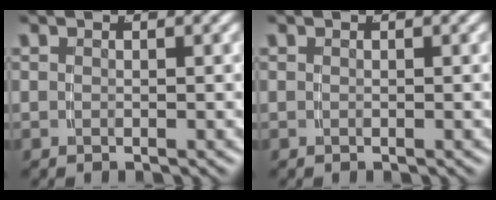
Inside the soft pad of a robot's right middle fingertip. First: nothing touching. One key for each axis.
{"total": 0.0}